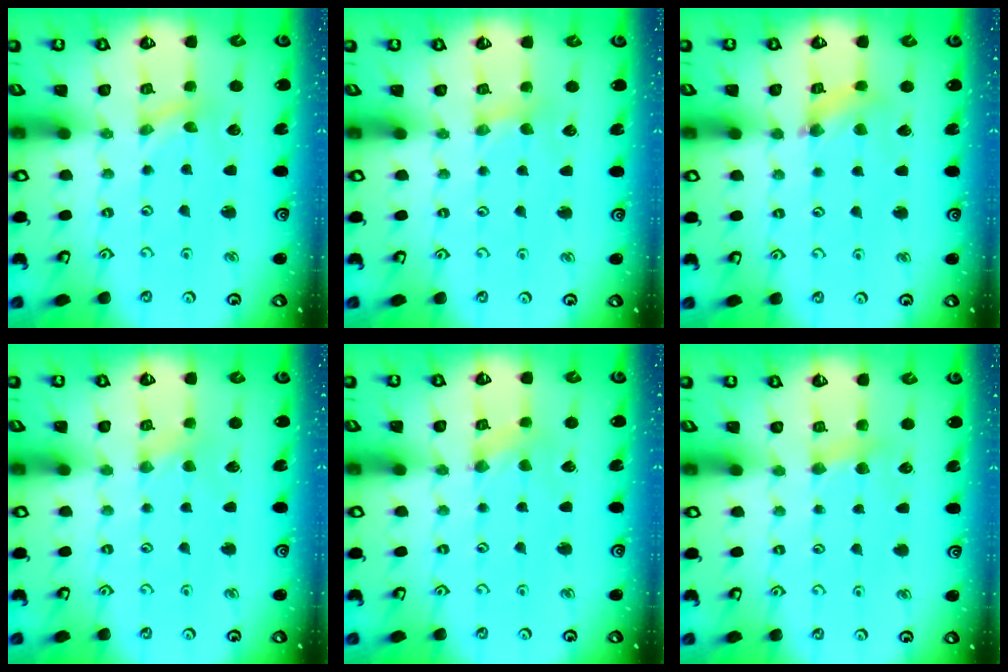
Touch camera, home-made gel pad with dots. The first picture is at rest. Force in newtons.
{"total": 2.0, "press": 2.0, "slide": 0.3}
{"total": 3.8, "press": 3.8, "slide": 0.2}
{"total": 1.3, "press": 1.3, "slide": 0.2}
{"total": 0.5, "press": 0.5, "slide": 0.1}
{"total": 4.5, "press": 4.4, "slide": 0.8}